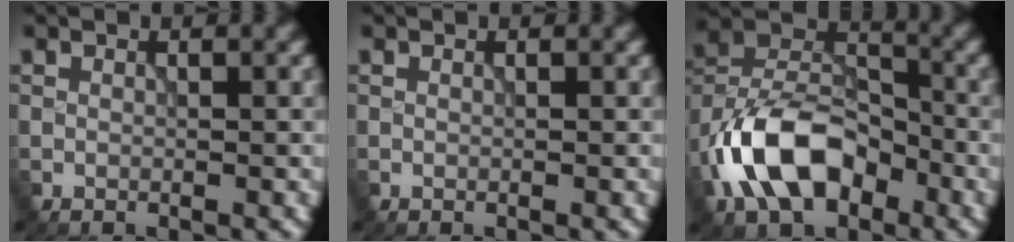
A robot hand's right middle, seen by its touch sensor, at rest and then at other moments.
{"total": 0.0}
{"total": 9.8, "force": [-4.4, 5.8, 6.6], "torque": [-0.127, 0.016, -0.090]}